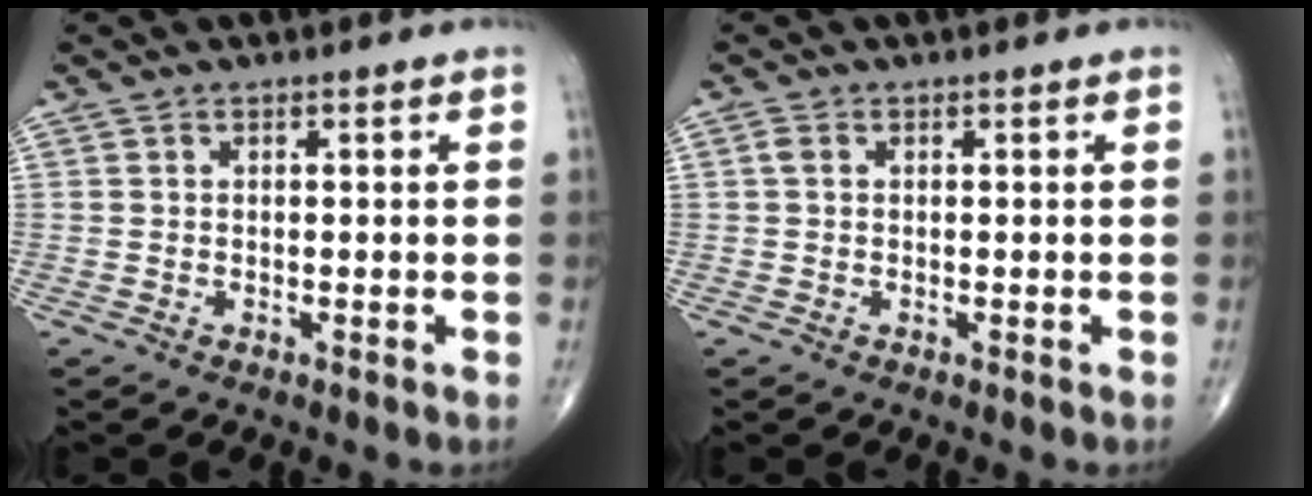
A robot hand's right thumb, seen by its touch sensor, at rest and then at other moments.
{"total": 1.0, "force": [0.1, 0.7, 0.7], "torque": [-0.015, 0.003, 0.001]}